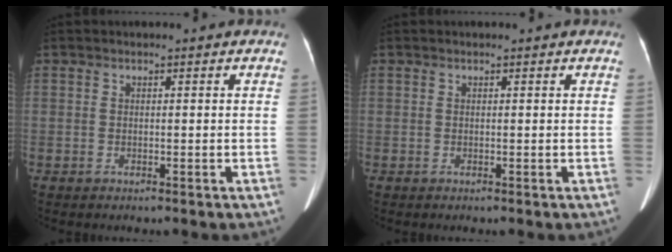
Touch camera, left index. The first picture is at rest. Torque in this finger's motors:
{"motor_torque": [-0.03, 0.00, -0.01, 0.00]}